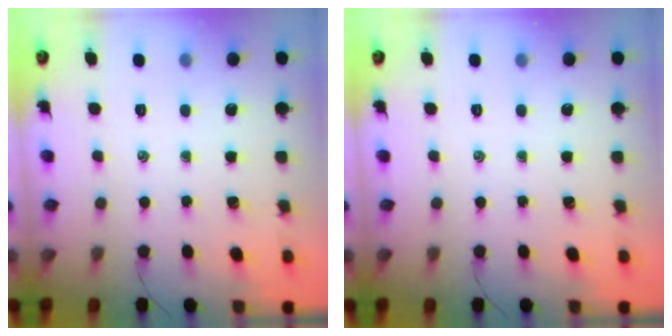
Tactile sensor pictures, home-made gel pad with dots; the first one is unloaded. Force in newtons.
{"total": 0.0}